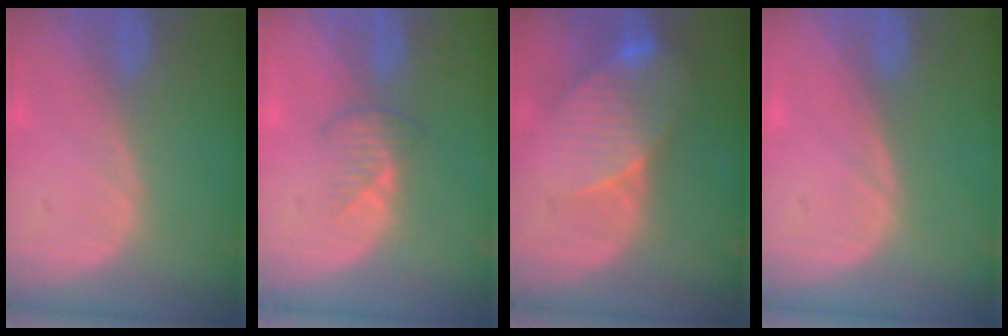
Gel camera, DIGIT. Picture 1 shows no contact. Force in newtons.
{"total": 2.8, "press": 2.7, "slide": 0.8}
{"total": 8.4, "press": 7.6, "slide": 3.6}
{"total": 0.0}